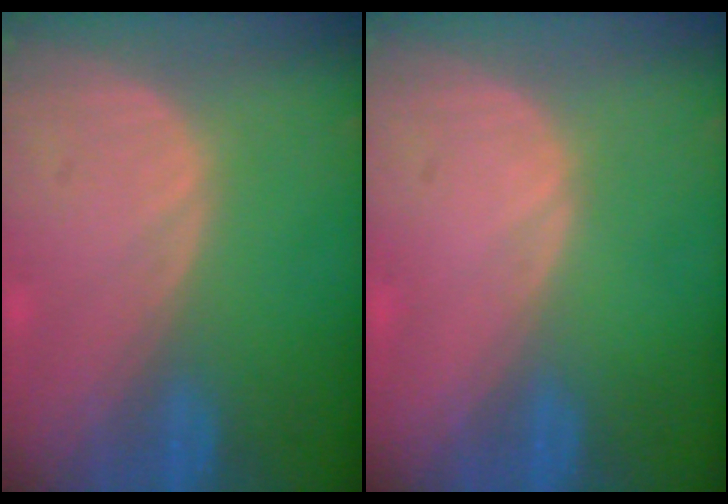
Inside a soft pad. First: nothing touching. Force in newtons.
{"total": 0.0}